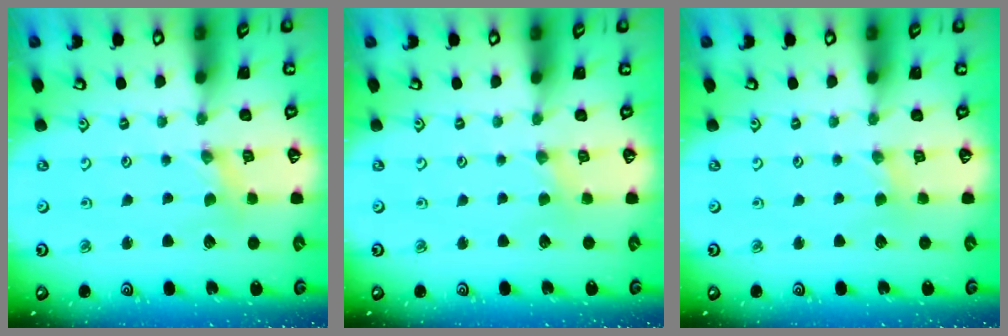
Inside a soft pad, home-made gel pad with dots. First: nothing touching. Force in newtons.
{"total": 1.5, "press": 1.4, "slide": 0.3}
{"total": 1.1, "press": 1.1, "slide": 0.2}